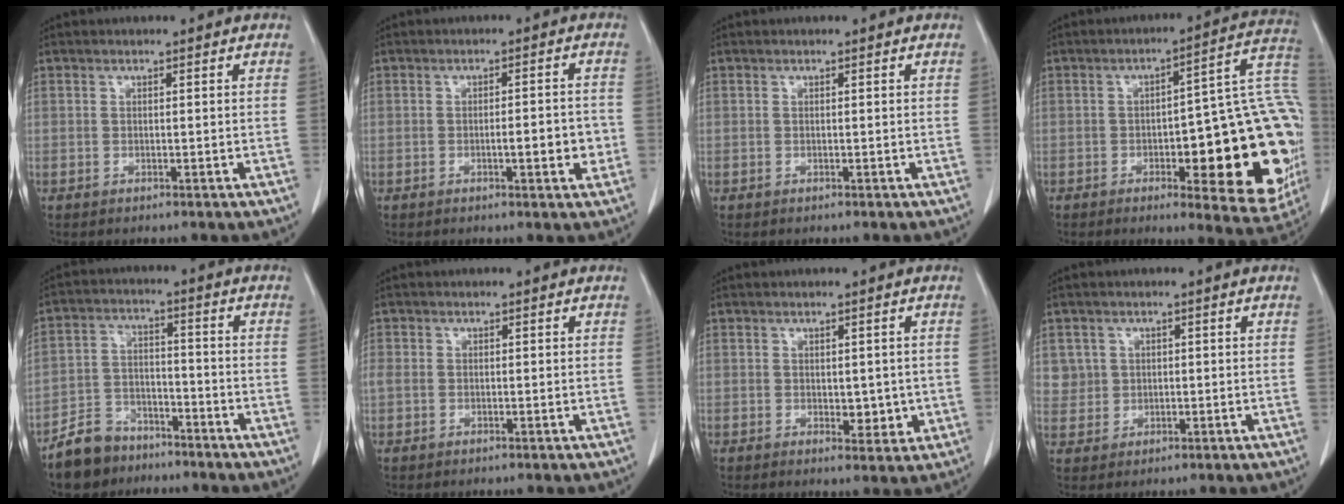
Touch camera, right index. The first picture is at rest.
{"total": 4.5, "force": [-1.2, 1.0, 4.2], "torque": [-0.062, 0.003, -0.011]}
{"total": 0.0}
{"total": 24.6, "force": [-4.2, 6.3, 23.4], "torque": [-0.224, 0.027, -0.038]}
{"total": 8.0, "force": [-6.3, 4.7, 1.7], "torque": [-0.041, 0.004, -0.115]}
{"total": 1.3, "force": [-0.3, 1.0, 0.8], "torque": [-0.032, 0.007, -0.003]}
{"total": 3.3, "force": [-0.2, 2.0, 2.6], "torque": [-0.029, -0.004, 0.006]}
{"total": 3.4, "force": [0.9, 3.2, 0.0], "torque": [0.012, 0.005, 0.021]}